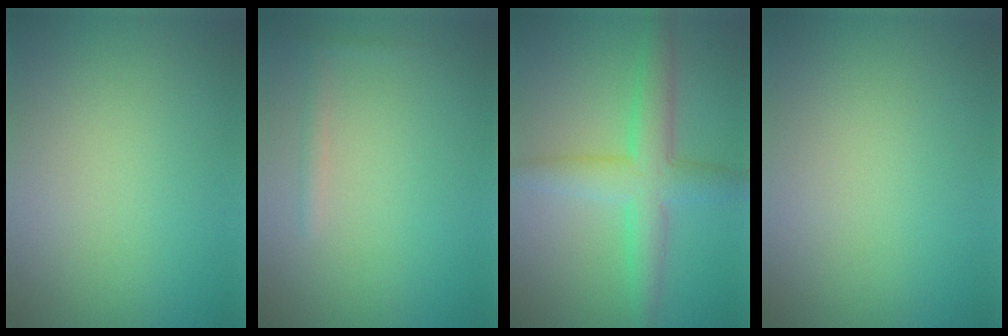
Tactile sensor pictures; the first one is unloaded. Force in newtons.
{"total": 0.8, "press": 0.8, "slide": 0.0}
{"total": 4.8, "press": 4.8, "slide": 0.1}
{"total": 0.0}